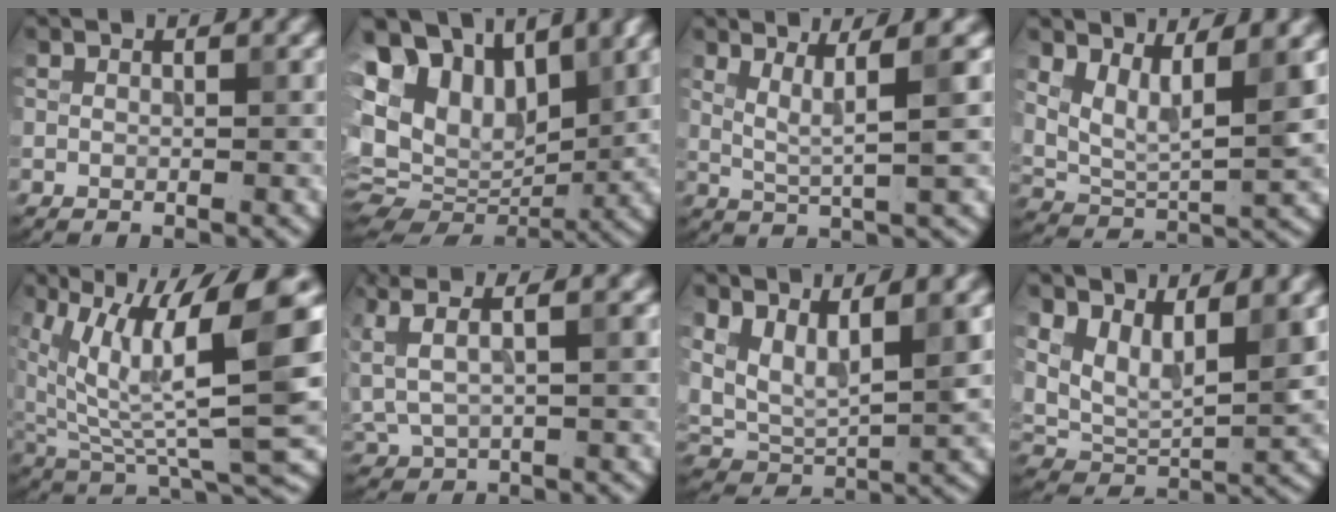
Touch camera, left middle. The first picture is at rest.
{"total": 15.5, "force": [6.7, 9.4, 10.4], "torque": [-0.228, 0.038, 0.131]}
{"total": 3.3, "force": [1.5, 0.2, 2.9], "torque": [-0.053, -0.003, 0.033]}
{"total": 4.9, "force": [2.4, 1.7, 3.8], "torque": [-0.086, -0.011, 0.053]}
{"total": 12.0, "force": [4.5, 3.4, 10.6], "torque": [-0.206, -0.002, 0.090]}
{"total": 5.8, "force": [3.0, 2.1, 4.5], "torque": [-0.114, 0.019, 0.057]}
{"total": 6.0, "force": [2.3, 2.9, 4.7], "torque": [-0.106, -0.011, 0.045]}
{"total": 6.8, "force": [3.0, 3.5, 5.0], "torque": [-0.105, -0.013, 0.058]}